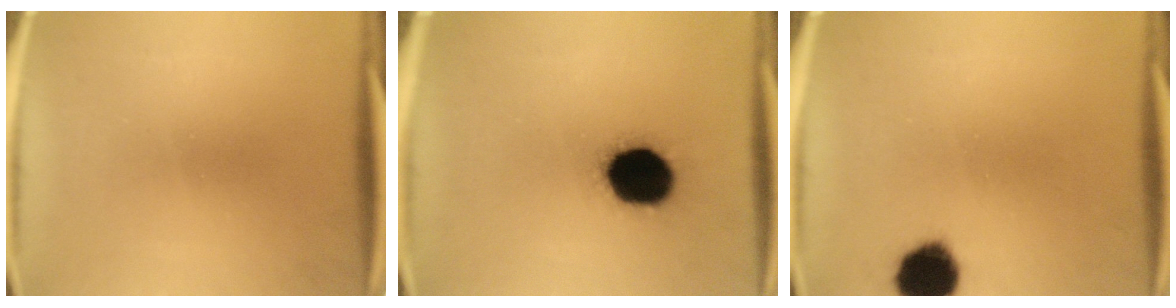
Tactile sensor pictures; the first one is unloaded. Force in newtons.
{"total": 17.1}
{"total": 10.4}